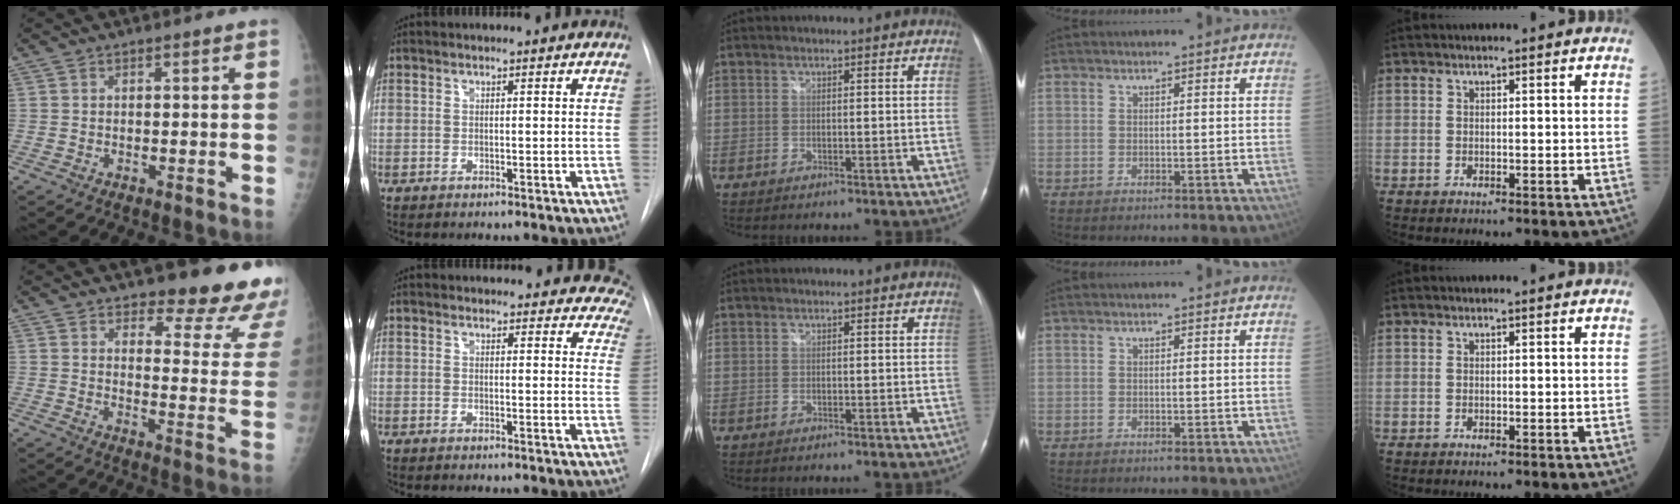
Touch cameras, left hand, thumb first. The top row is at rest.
{"thumb": {"total": 16.1, "force": [14.0, 4.2, 6.7], "torque": [-0.033, -0.123, 0.159]}, "index": {"total": 13.9, "force": [12.8, 4.9, 2.1], "torque": [0.013, -0.047, 0.107]}}